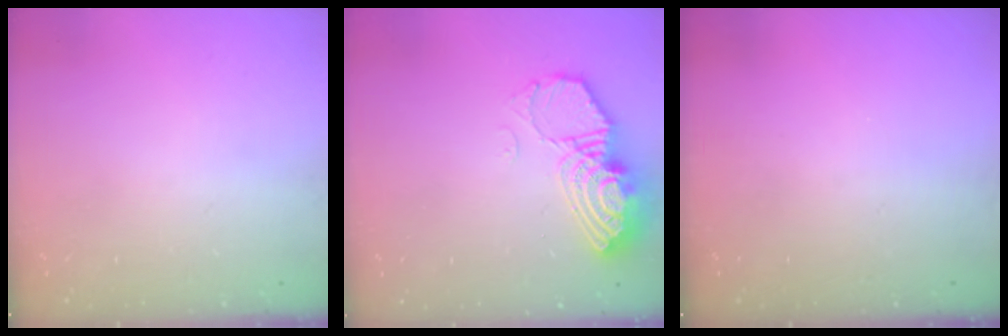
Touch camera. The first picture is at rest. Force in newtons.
{"total": 12.0, "press": 11.9, "slide": 0.7}
{"total": 0.0}